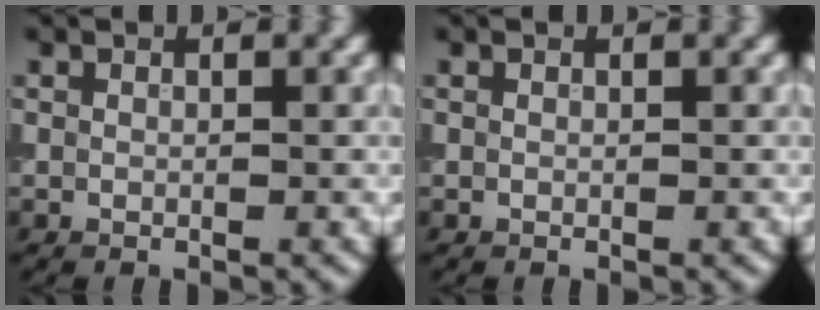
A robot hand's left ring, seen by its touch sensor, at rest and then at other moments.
{"total": 0.0}